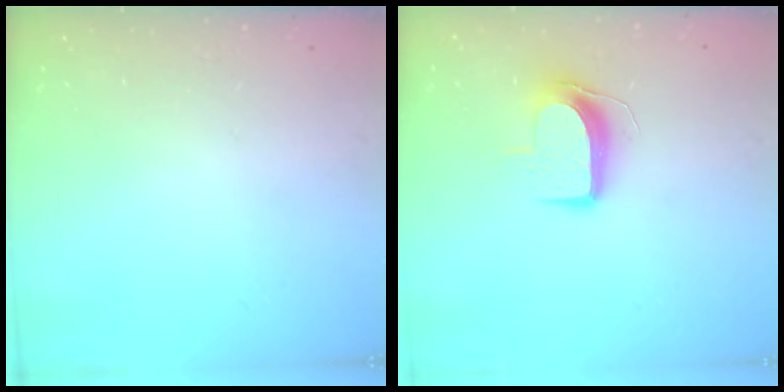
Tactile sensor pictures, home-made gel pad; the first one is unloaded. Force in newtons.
{"total": 10.1, "press": 10.1, "slide": 0.9}